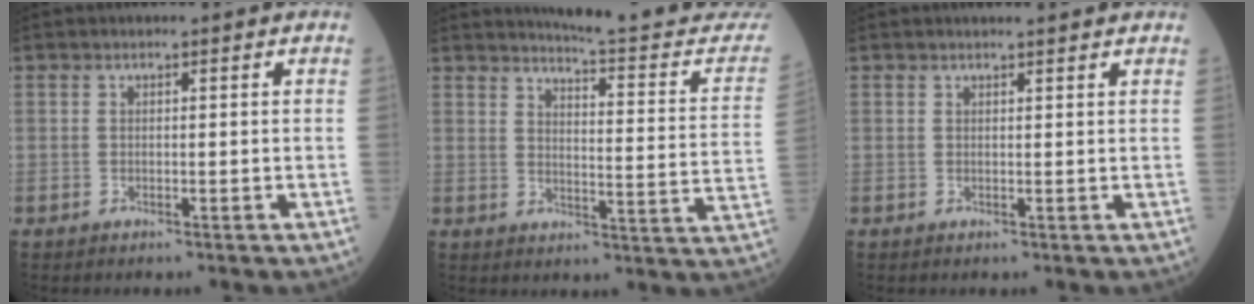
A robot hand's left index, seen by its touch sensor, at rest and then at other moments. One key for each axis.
{"total": 17.9, "fx": 17.3, "fy": 0.4, "fz": 4.6, "tx": -0.052, "ty": -0.100, "tz": 0.191}
{"total": 3.5, "fx": 3.3, "fy": 0.0, "fz": 1.2, "tx": -0.018, "ty": 0.011, "tz": 0.038}